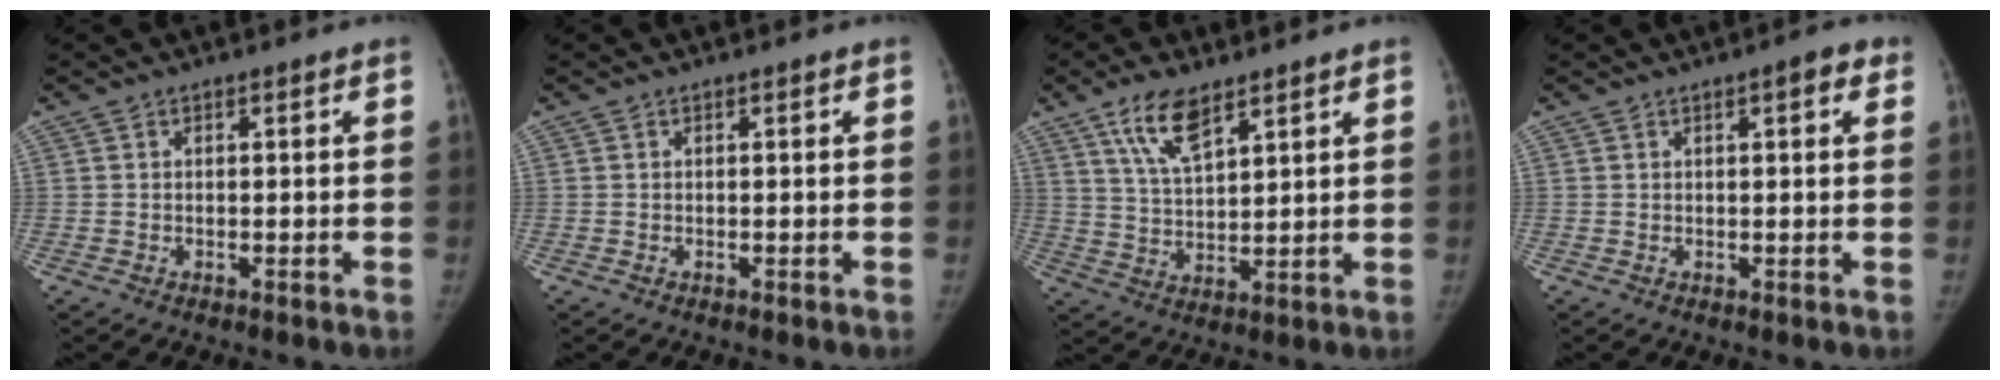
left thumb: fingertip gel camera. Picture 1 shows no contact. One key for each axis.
{"total": 0.0}
{"total": 8.9, "fx": 5.6, "fy": 3.4, "fz": 6.1, "tx": -0.104, "ty": -0.028, "tz": 0.112}
{"total": 3.0, "fx": 1.4, "fy": 0.9, "fz": 2.5, "tx": -0.026, "ty": 0.000, "tz": 0.014}